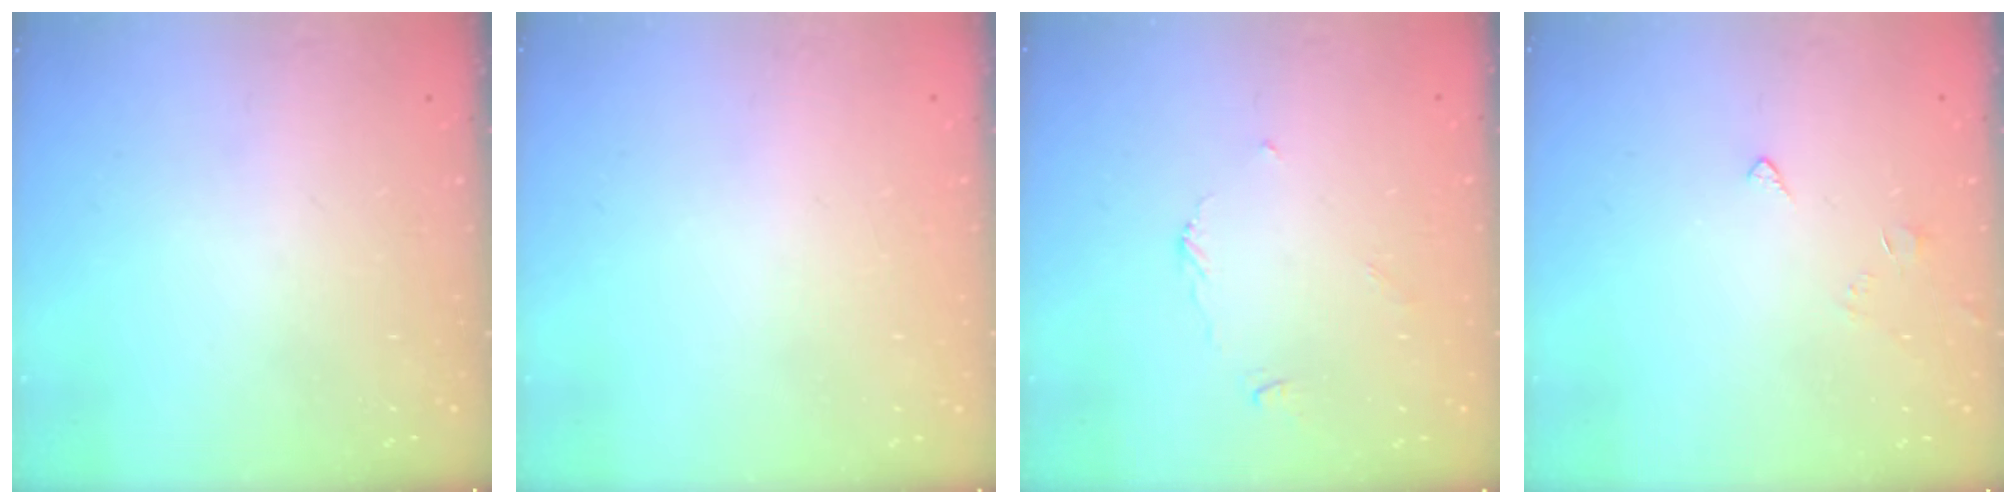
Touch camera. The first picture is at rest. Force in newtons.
{"total": 1.9, "press": 1.9, "slide": 0.1}
{"total": 2.7, "press": 2.7, "slide": 0.3}
{"total": 2.5, "press": 2.4, "slide": 0.6}